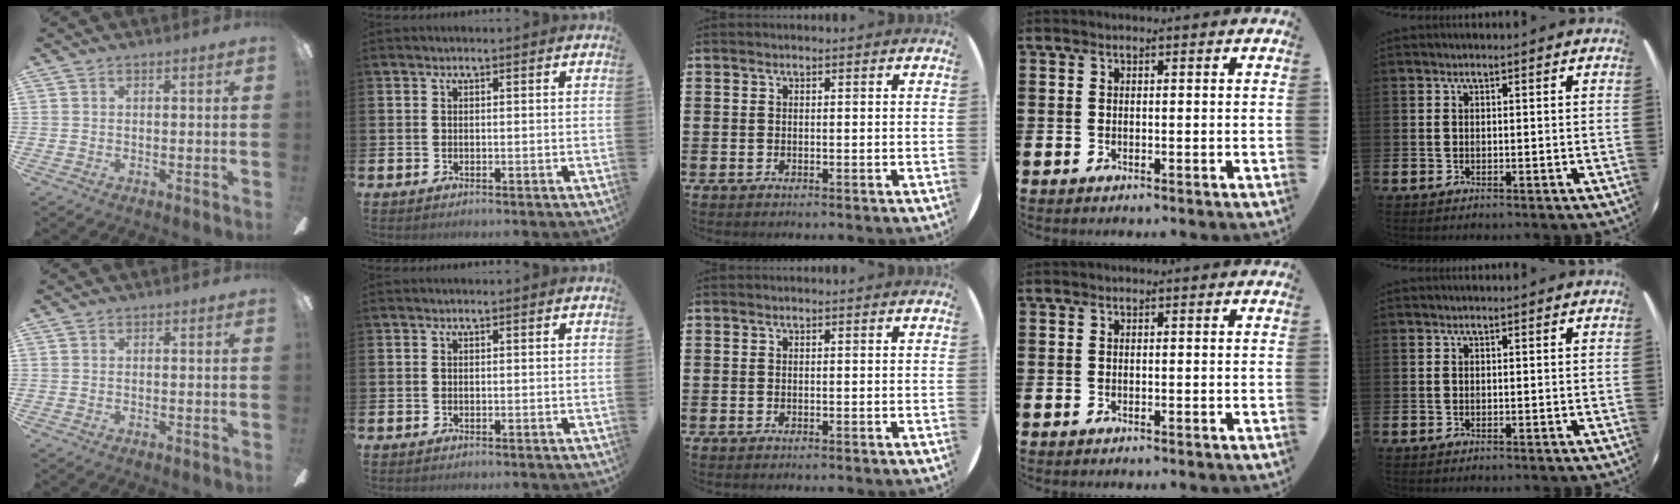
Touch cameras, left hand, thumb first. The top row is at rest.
{}